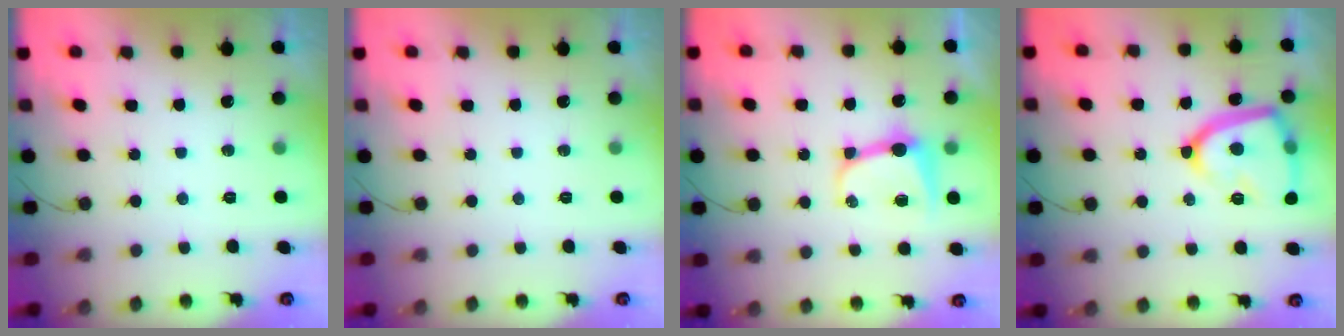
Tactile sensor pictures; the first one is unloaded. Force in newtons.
{"total": 0.0}
{"total": 8.2, "press": 8.1, "slide": 0.9}
{"total": 17.4, "press": 17.3, "slide": 1.7}